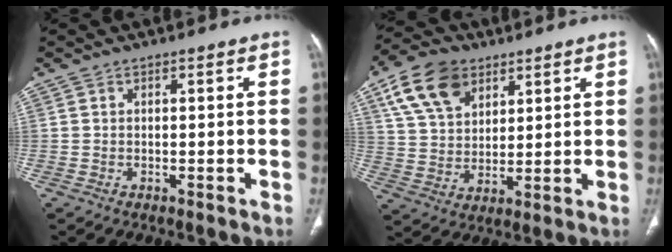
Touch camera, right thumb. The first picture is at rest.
{"total": 13.5, "force": [6.9, 8.8, 7.6], "torque": [-0.124, -0.014, 0.133]}